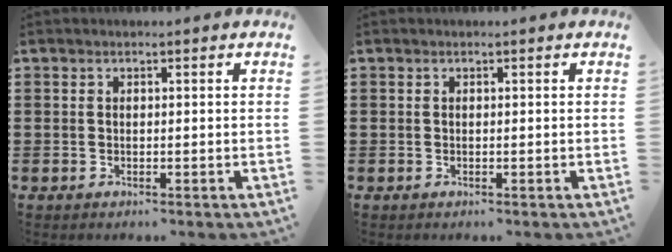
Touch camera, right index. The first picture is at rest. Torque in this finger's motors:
{"motor_torque": [0.27, 0.73, 0.00, 0.00]}